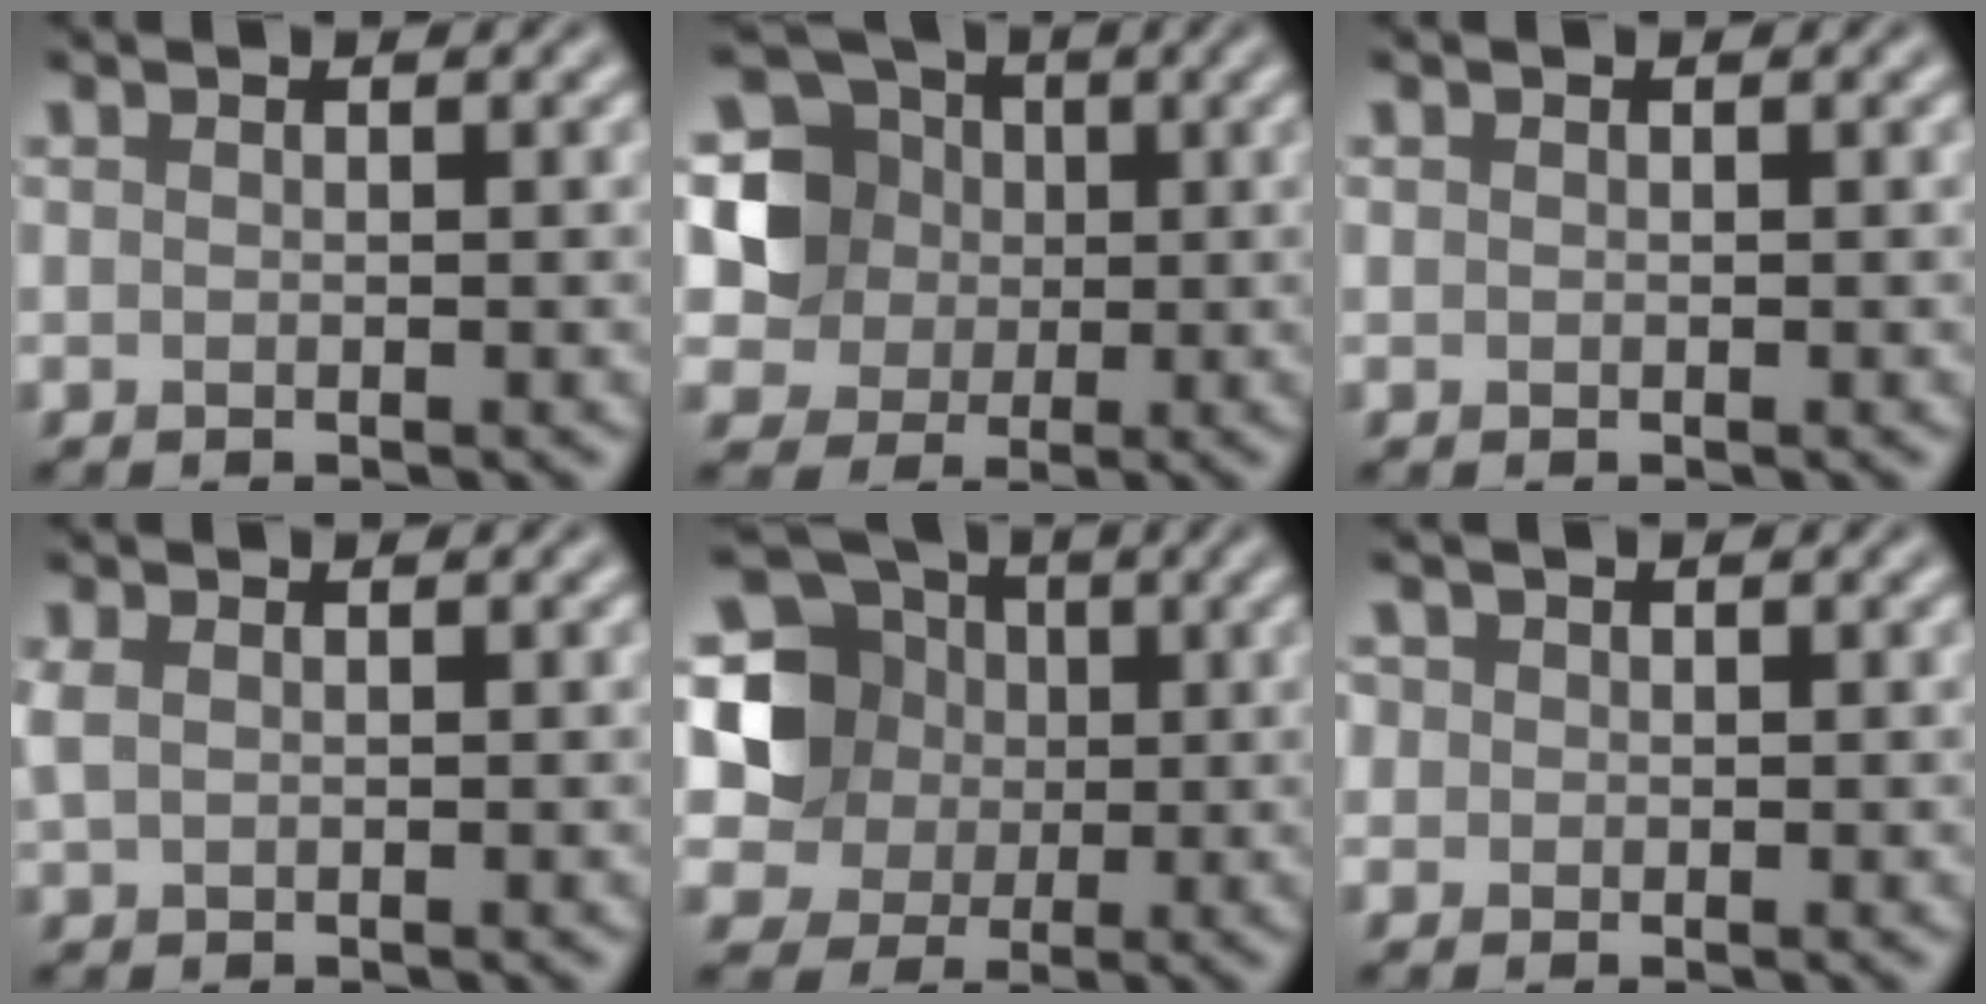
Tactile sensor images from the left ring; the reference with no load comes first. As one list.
[{"total": 5.0, "force": [0.6, 4.7, 1.7], "torque": [-0.030, 0.003, 0.009]}, {"total": 0.0}, {"total": 1.4, "force": [0.4, 0.9, 0.9], "torque": [-0.025, 0.001, 0.009]}, {"total": 7.8, "force": [1.1, 7.0, 3.3], "torque": [-0.072, 0.014, 0.003]}, {"total": 1.5, "force": [0.5, 1.3, 0.4], "torque": [-0.003, 0.007, -0.003]}]